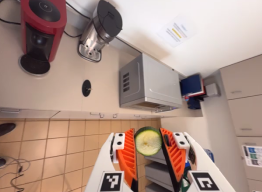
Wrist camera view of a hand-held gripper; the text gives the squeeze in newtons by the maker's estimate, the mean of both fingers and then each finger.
{"total": 8.7, "left": 8.6, "right": 8.8}